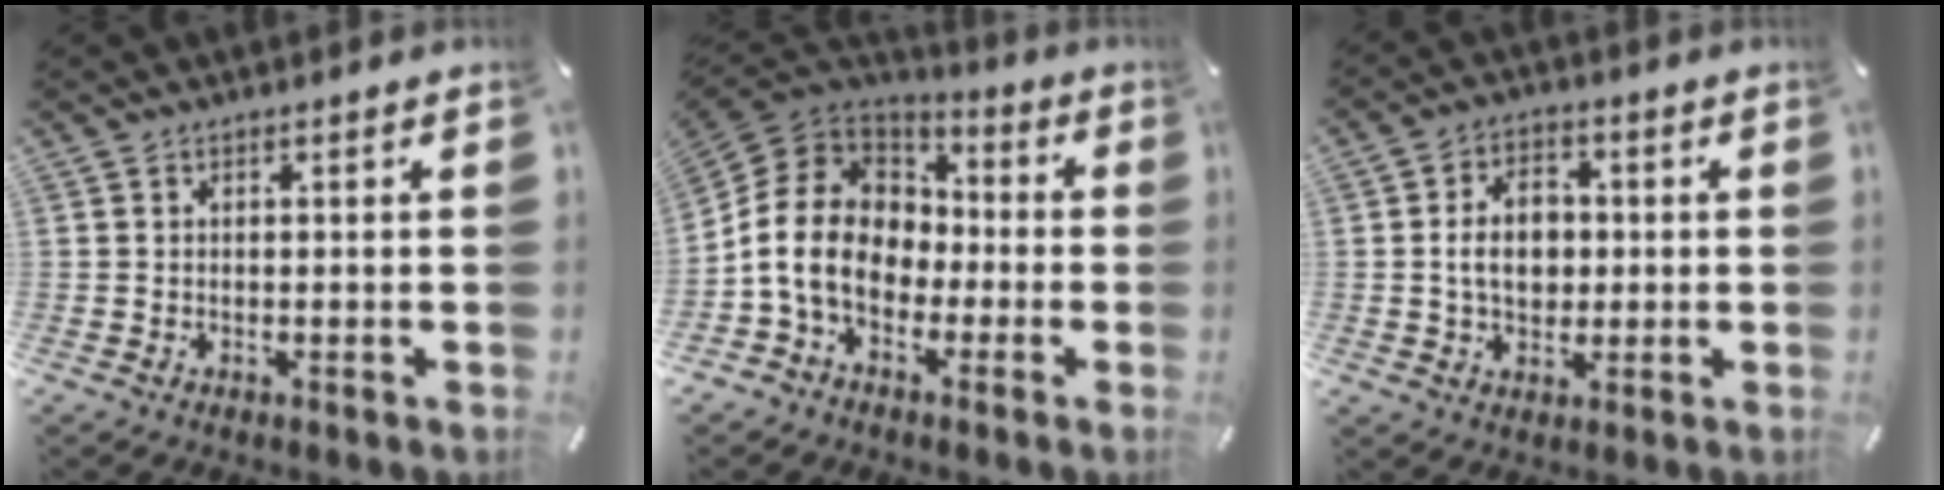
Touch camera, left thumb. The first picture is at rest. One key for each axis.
{"total": 13.3, "fx": -4.0, "fy": 10.8, "fz": 6.7, "tx": -0.165, "ty": 0.029, "tz": -0.075}
{"total": 8.6, "fx": 0.1, "fy": 6.5, "fz": 5.6, "tx": -0.100, "ty": 0.005, "tz": -0.002}